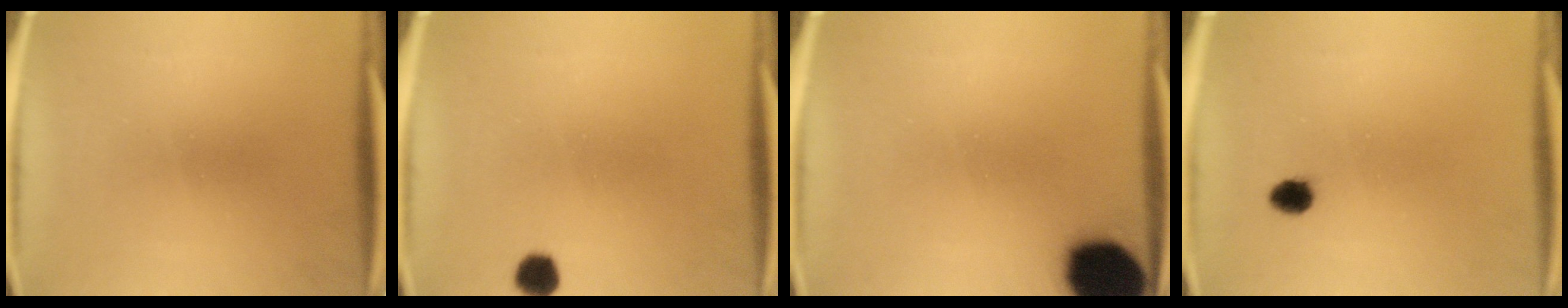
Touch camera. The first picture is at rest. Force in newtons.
{"total": 3.3}
{"total": 17.9}
{"total": 2.5}